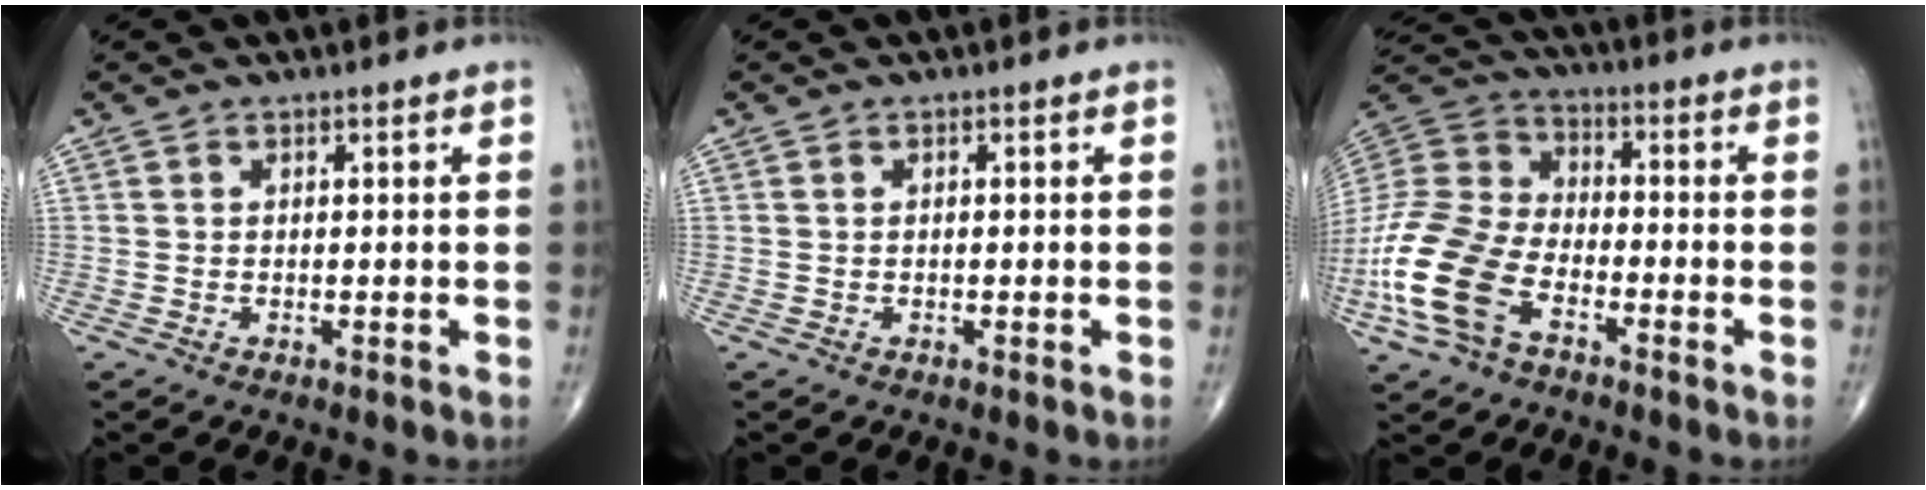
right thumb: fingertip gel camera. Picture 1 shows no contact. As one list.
[{"total": 0.0}, {"total": 16.9, "force": [-7.3, 9.7, 11.7], "torque": [-0.253, 0.036, -0.151]}]